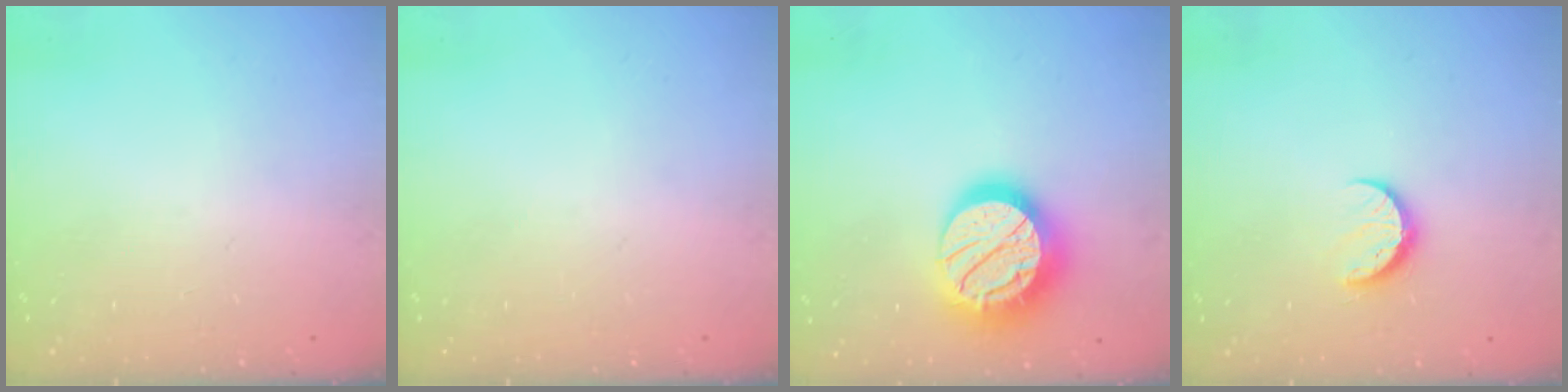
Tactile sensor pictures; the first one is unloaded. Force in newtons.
{"total": 0.0}
{"total": 20.6, "press": 20.5, "slide": 1.4}
{"total": 8.1, "press": 8.1, "slide": 0.8}